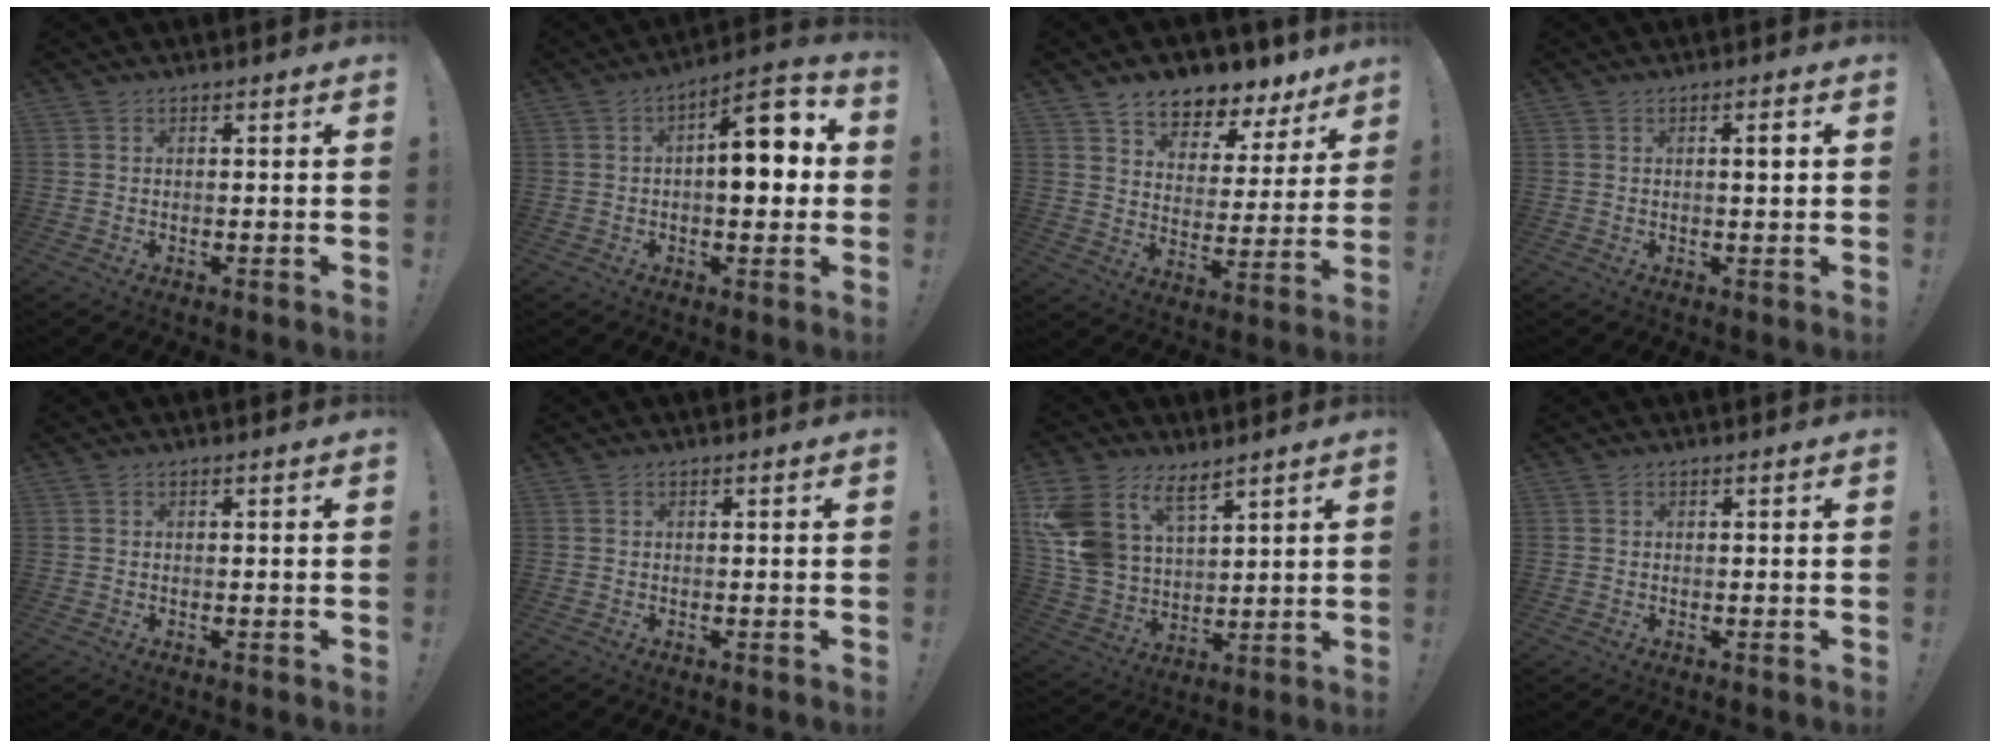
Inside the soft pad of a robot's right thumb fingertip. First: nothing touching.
{"total": 12.7, "force": [1.0, 5.9, 11.2], "torque": [-0.140, 0.003, 0.011]}
{"total": 7.8, "force": [6.5, 3.7, 2.1], "torque": [-0.031, -0.064, 0.119]}
{"total": 2.4, "force": [0.4, 0.2, 2.4], "torque": [-0.023, -0.005, -0.002]}
{"total": 0.0}
{"total": 0.0}
{"total": 13.9, "force": [8.7, 8.9, 6.4], "torque": [-0.150, -0.051, 0.171]}
{"total": 0.0}